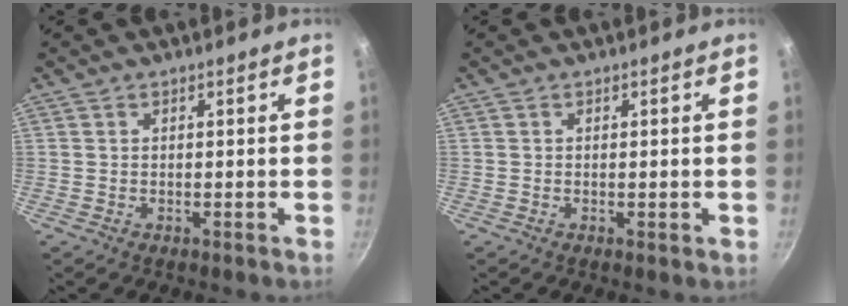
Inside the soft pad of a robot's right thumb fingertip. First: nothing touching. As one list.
[{"total": 0.8, "force": [-0.1, 0.3, 0.7], "torque": [-0.011, 0.000, -0.002]}]